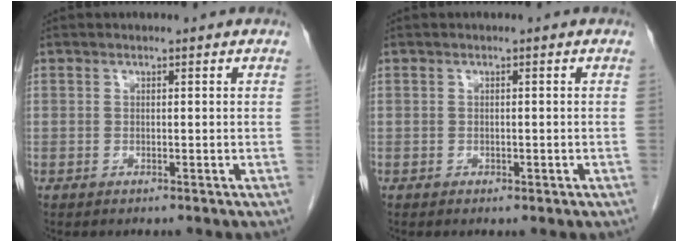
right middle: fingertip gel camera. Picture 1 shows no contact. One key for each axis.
{"total": 0.7, "fx": -0.3, "fy": 0.4, "fz": 0.4, "tx": -0.008, "ty": 0.000, "tz": -0.002}